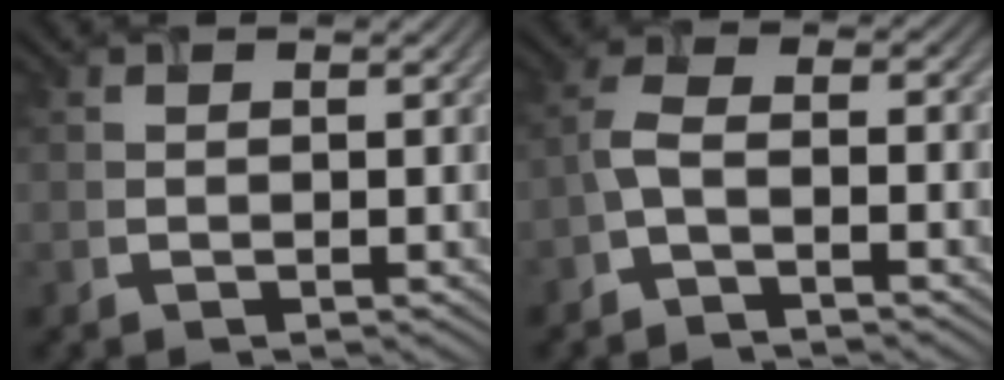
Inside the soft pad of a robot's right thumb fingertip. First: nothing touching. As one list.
[{"total": 3.3, "force": [-2.3, 1.0, 2.1], "torque": [-0.057, 0.000, -0.049]}]